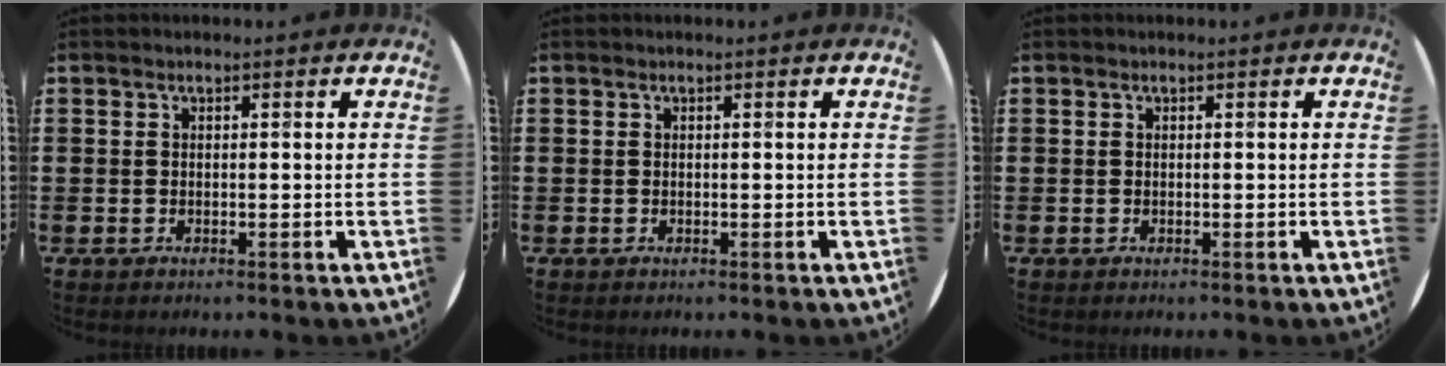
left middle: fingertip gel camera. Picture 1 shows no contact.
{"total": 0.0}
{"total": 0.0}